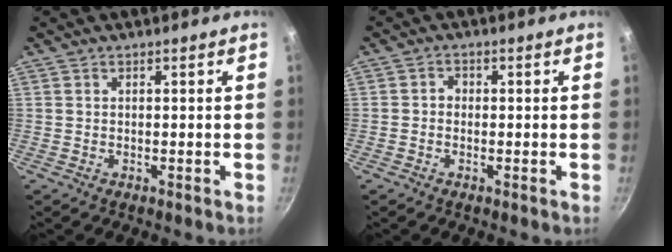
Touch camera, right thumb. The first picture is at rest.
{"total": 1.5, "force": [-0.4, 1.2, 0.7], "torque": [-0.010, 0.008, -0.012]}